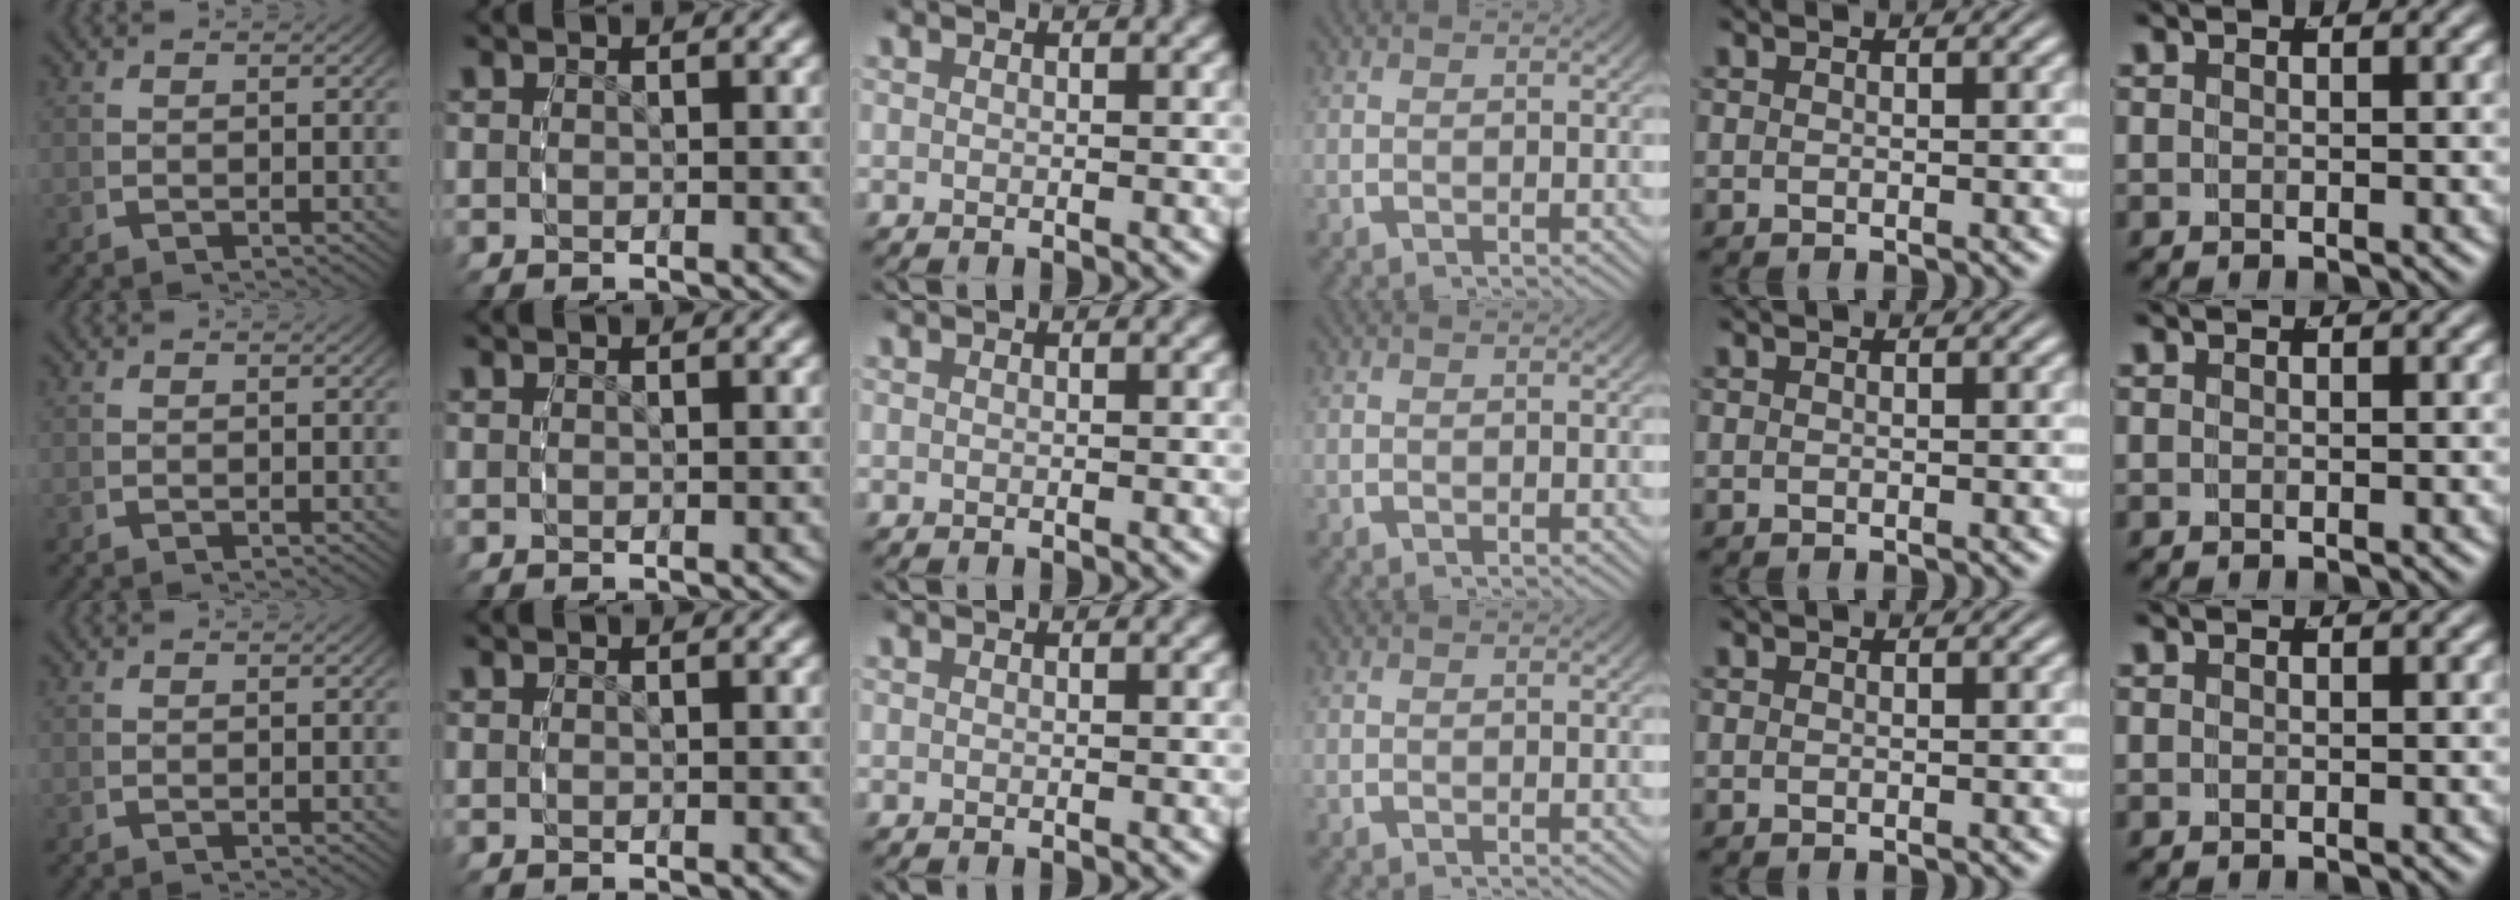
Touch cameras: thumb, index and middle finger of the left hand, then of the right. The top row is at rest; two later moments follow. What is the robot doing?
{"motion": "reach", "object": "photo album"}